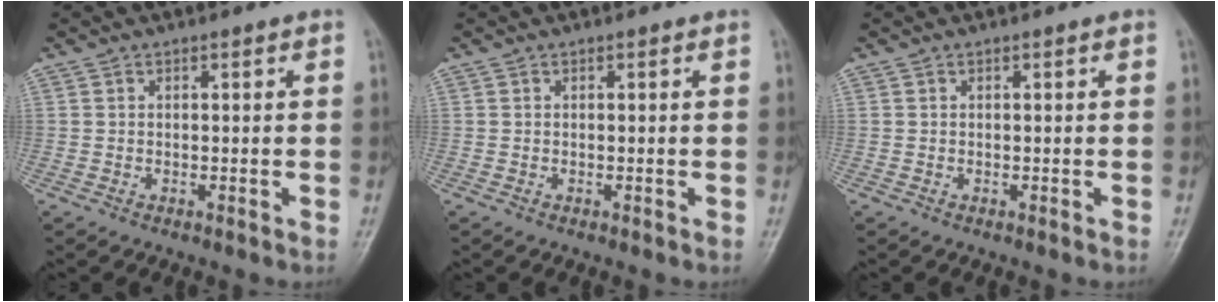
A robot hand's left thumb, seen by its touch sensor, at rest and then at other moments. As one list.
[{"total": 0.0}, {"total": 0.0}]